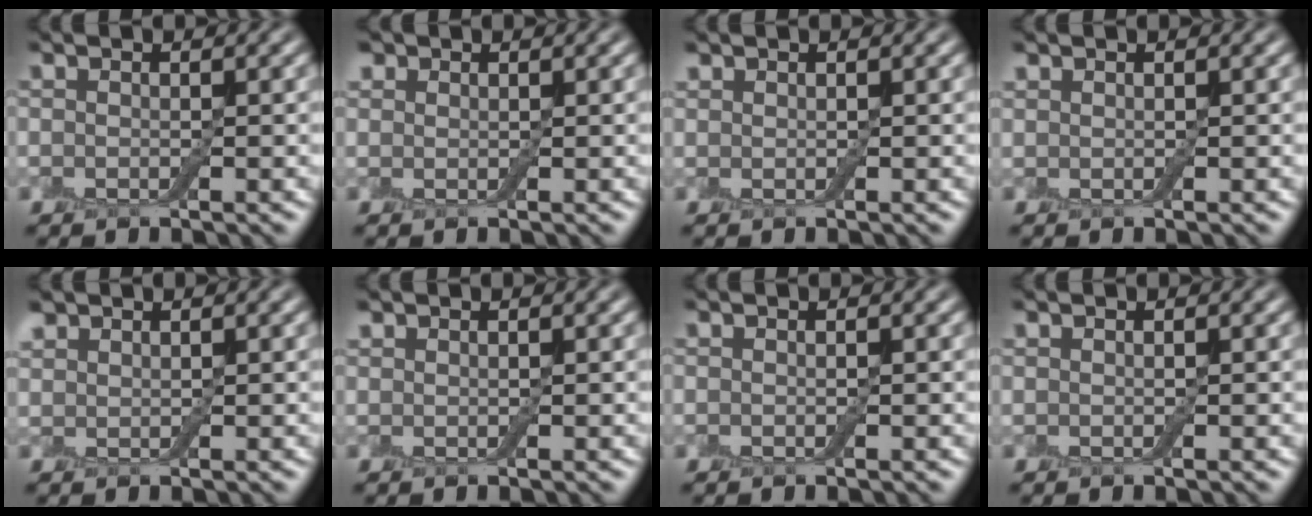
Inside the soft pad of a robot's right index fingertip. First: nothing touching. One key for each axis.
{"total": 0.9, "fx": 0.7, "fy": 0.6, "fz": 0.1, "tx": -0.001, "ty": 0.002, "tz": 0.010}
{"total": 0.6, "fx": 0.5, "fy": 0.2, "fz": 0.0, "tx": 0.001, "ty": 0.004, "tz": 0.012}
{"total": 0.5, "fx": 0.5, "fy": 0.2, "fz": 0.0, "tx": 0.002, "ty": 0.004, "tz": 0.011}
{"total": 1.2, "fx": 1.1, "fy": 0.6, "fz": 0.1, "tx": -0.006, "ty": 0.007, "tz": 0.025}
{"total": 0.5, "fx": 0.5, "fy": 0.2, "fz": 0.0, "tx": 0.002, "ty": 0.004, "tz": 0.012}
{"total": 0.0}
{"total": 0.0}